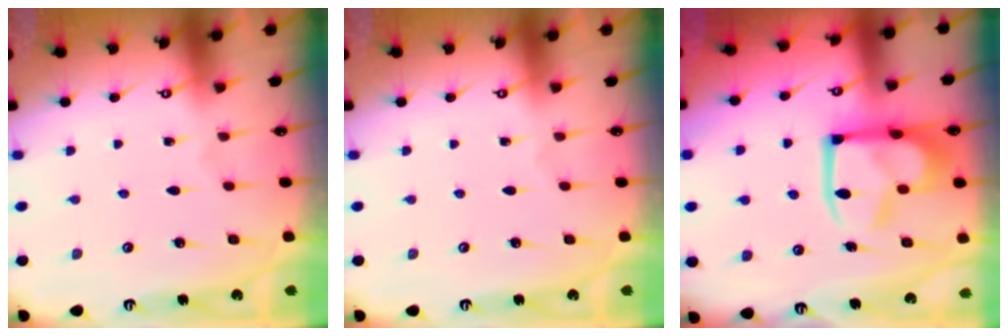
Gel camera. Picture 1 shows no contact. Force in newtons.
{"total": 0.0}
{"total": 14.0, "press": 13.9, "slide": 1.9}